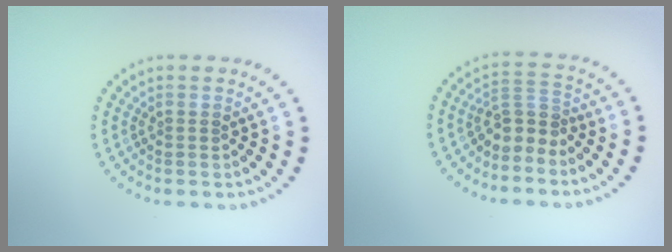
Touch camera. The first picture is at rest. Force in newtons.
{"total": 2.6, "press": 1.8, "slide": 1.8}